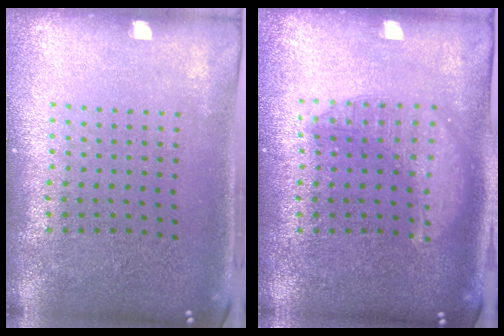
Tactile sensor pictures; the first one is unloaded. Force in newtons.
{"total": 1.4, "press": 1.4, "slide": 0.1}